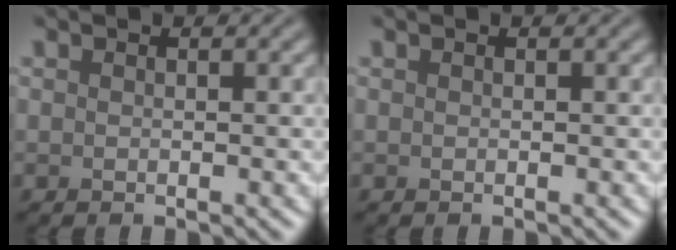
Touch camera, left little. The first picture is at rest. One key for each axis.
{"total": 0.0}